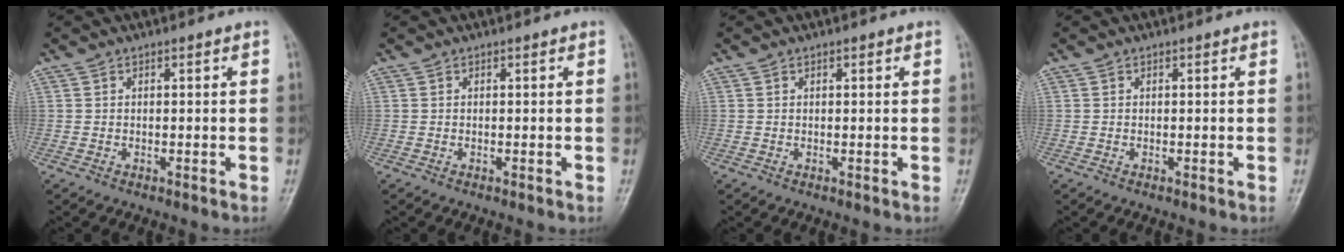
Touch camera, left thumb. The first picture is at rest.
{"total": 0.0}
{"total": 0.6, "force": [0.3, 0.3, 0.5], "torque": [-0.007, 0.000, 0.005]}
{"total": 0.0}